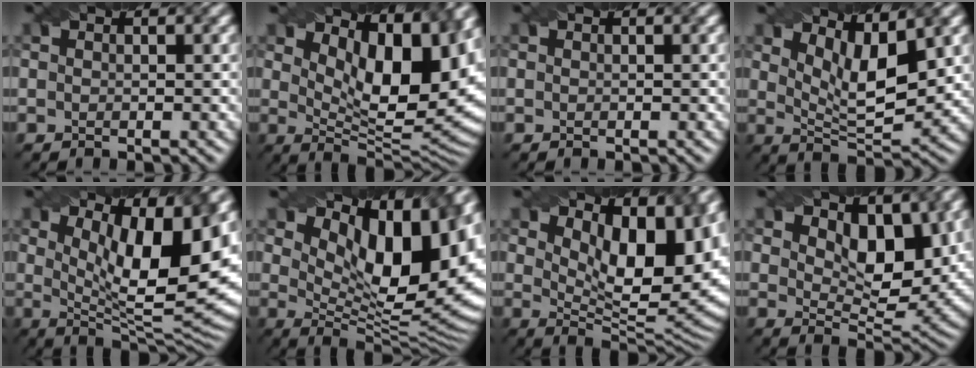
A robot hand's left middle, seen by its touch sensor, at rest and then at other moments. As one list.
[{"total": 12.0, "force": [5.0, 4.8, 9.9], "torque": [-0.141, -0.003, 0.083]}, {"total": 0.0}, {"total": 6.2, "force": [3.1, 2.1, 5.0], "torque": [-0.087, -0.008, 0.054]}, {"total": 13.0, "force": [4.2, 4.0, 11.6], "torque": [-0.158, -0.011, 0.073]}, {"total": 14.9, "force": [5.9, 6.5, 12.0], "torque": [-0.166, 0.004, 0.109]}, {"total": 11.7, "force": [4.8, 4.8, 9.5], "torque": [-0.130, -0.003, 0.077]}, {"total": 6.5, "force": [2.9, 3.2, 4.9], "torque": [-0.078, -0.016, 0.049]}]